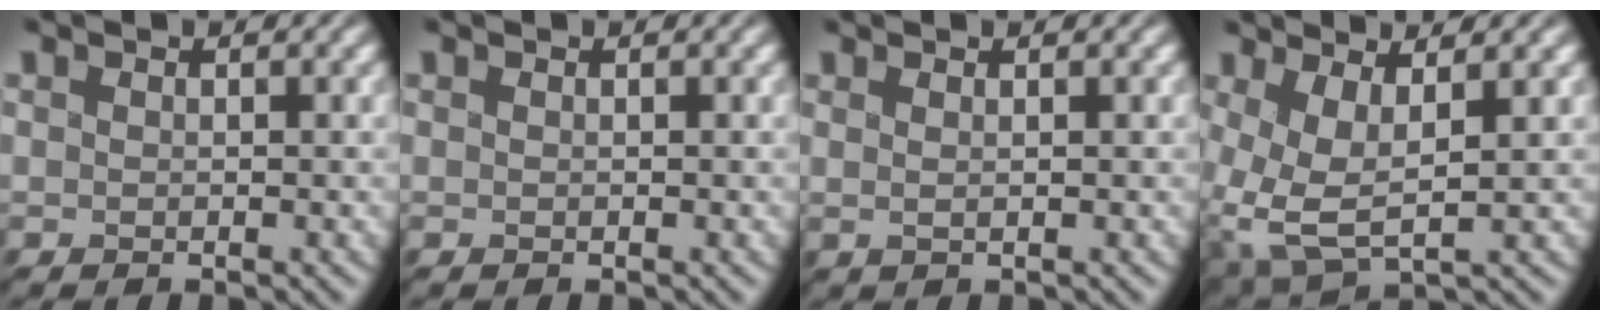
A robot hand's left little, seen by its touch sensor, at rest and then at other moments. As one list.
[{"total": 0.0}, {"total": 1.3, "force": [0.5, 0.5, 1.0], "torque": [-0.001, 0.002, -0.006]}, {"total": 5.4, "force": [0.3, 2.7, 4.7], "torque": [-0.107, -0.009, 0.010]}]